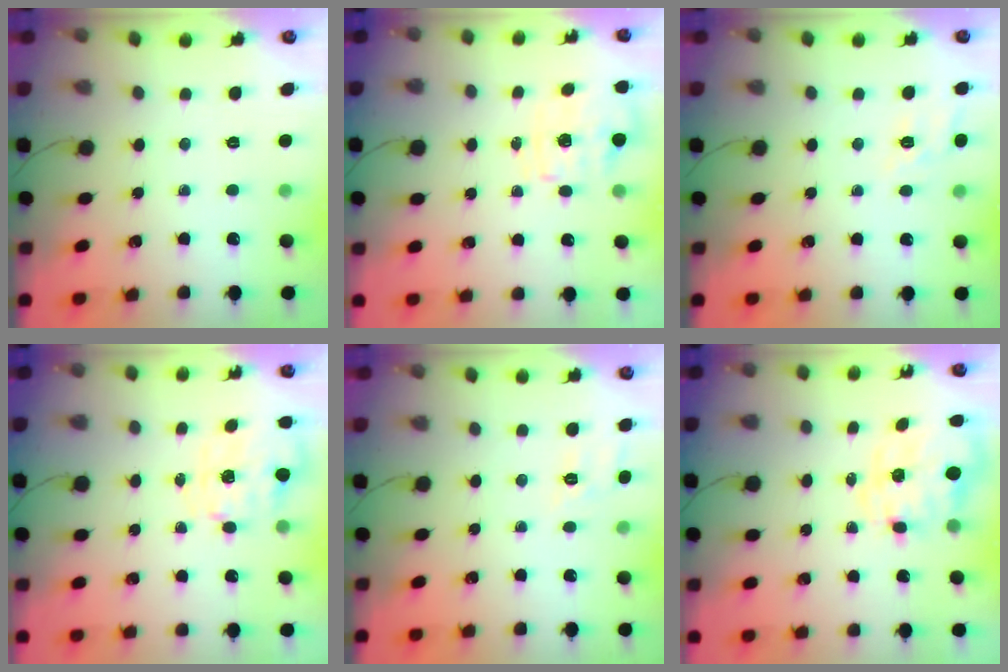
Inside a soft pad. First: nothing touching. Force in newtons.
{"total": 1.7, "press": 1.6, "slide": 0.5}
{"total": 3.8, "press": 3.5, "slide": 1.4}
{"total": 2.8, "press": 2.6, "slide": 0.9}
{"total": 3.3, "press": 2.8, "slide": 1.8}
{"total": 3.7, "press": 3.2, "slide": 1.9}